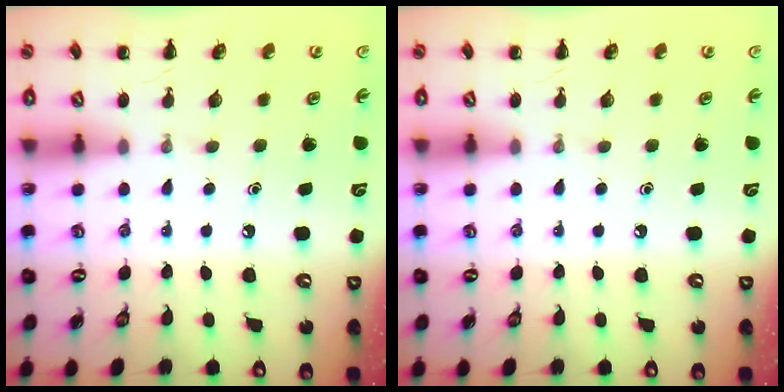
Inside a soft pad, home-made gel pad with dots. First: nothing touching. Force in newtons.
{"total": 0.0}